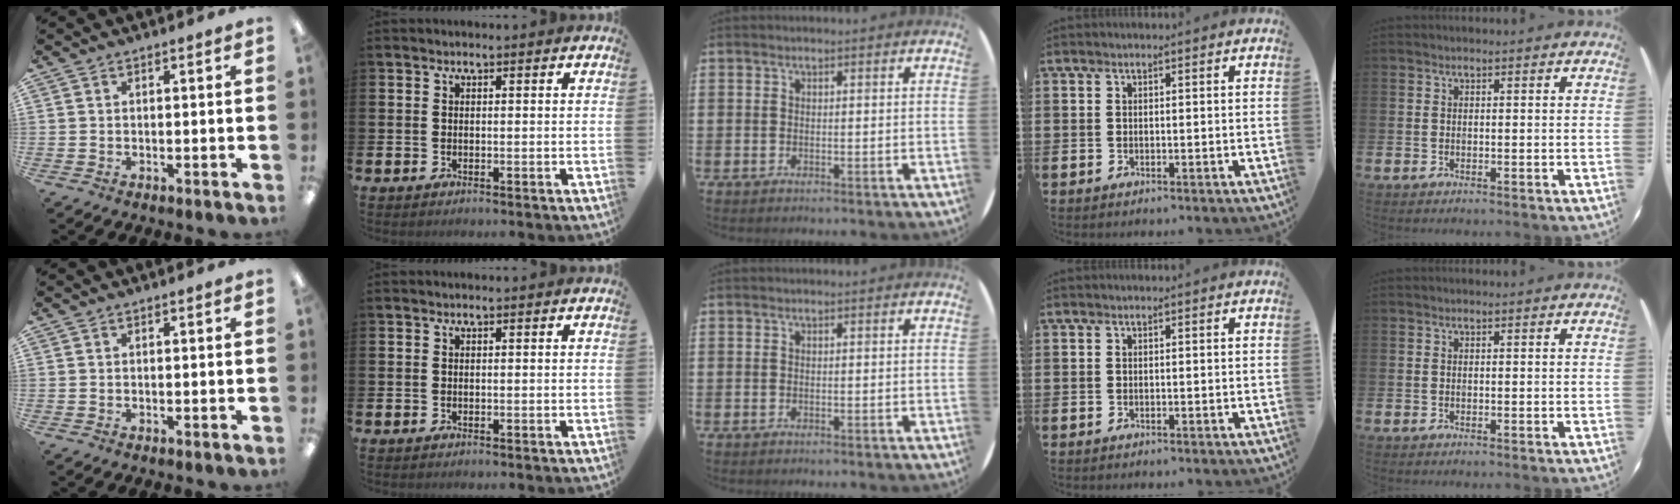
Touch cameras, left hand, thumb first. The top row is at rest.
{}